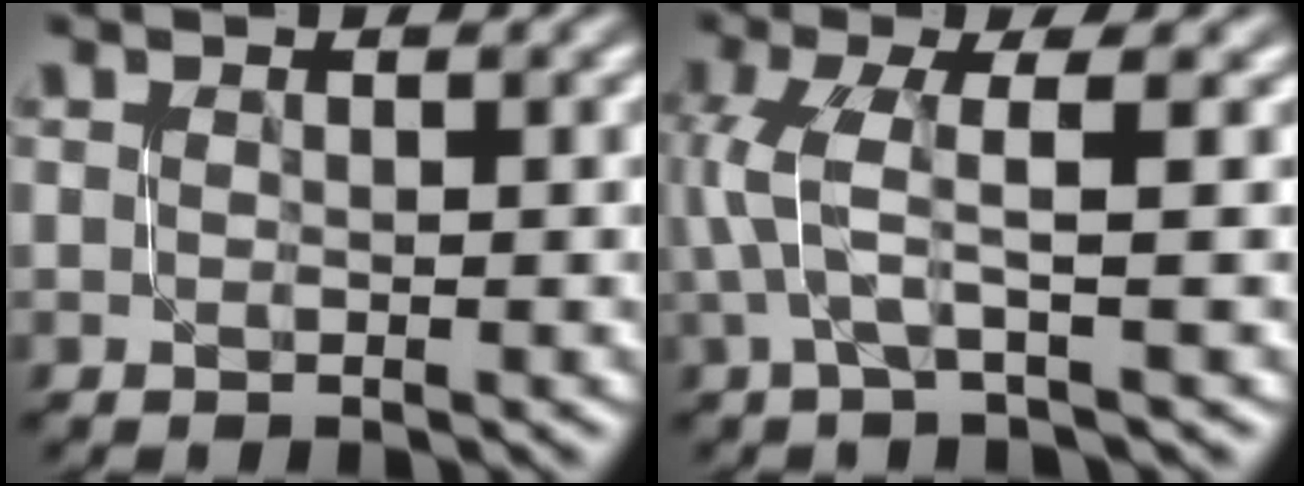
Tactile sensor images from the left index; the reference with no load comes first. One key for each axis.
{"total": 4.3, "fx": 0.5, "fy": 0.8, "fz": 4.2, "tx": -0.089, "ty": 0.006, "tz": 0.011}